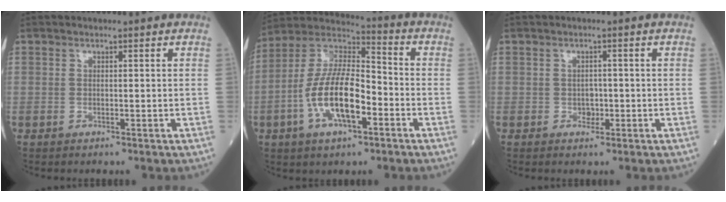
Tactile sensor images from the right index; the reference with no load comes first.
{"total": 14.4, "force": [-4.2, 5.1, 12.8], "torque": [-0.260, 0.012, -0.081]}
{"total": 1.6, "force": [-0.5, 1.3, 0.9], "torque": [-0.012, 0.004, -0.005]}